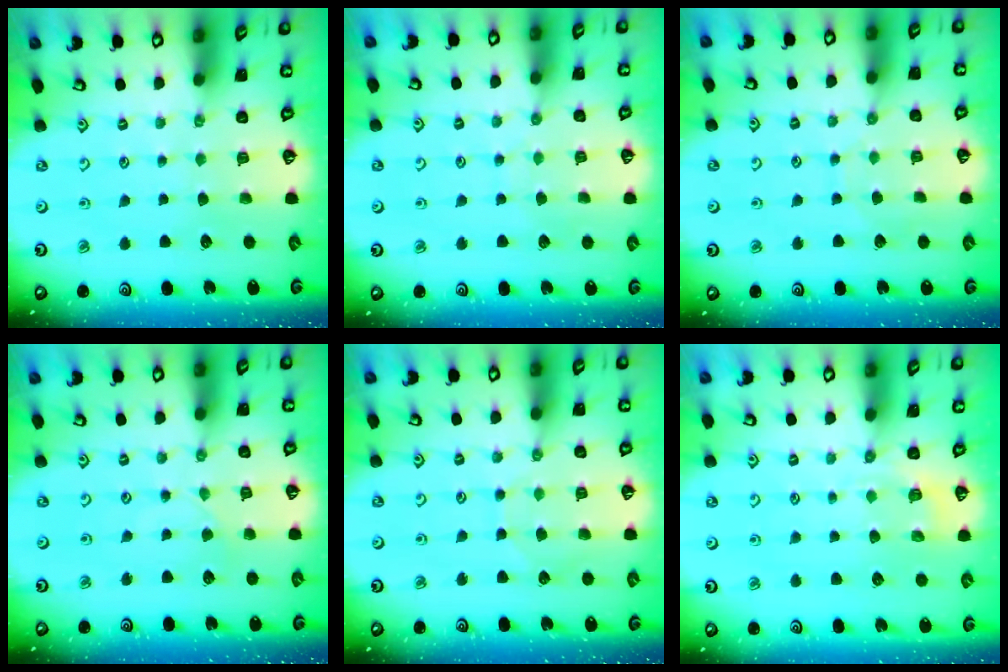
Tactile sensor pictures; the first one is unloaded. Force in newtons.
{"total": 5.9, "press": 5.9, "slide": 0.6}
{"total": 6.0, "press": 6.0, "slide": 0.6}
{"total": 2.3, "press": 2.3, "slide": 0.4}
{"total": 5.5, "press": 5.5, "slide": 0.5}
{"total": 3.8, "press": 3.3, "slide": 1.8}